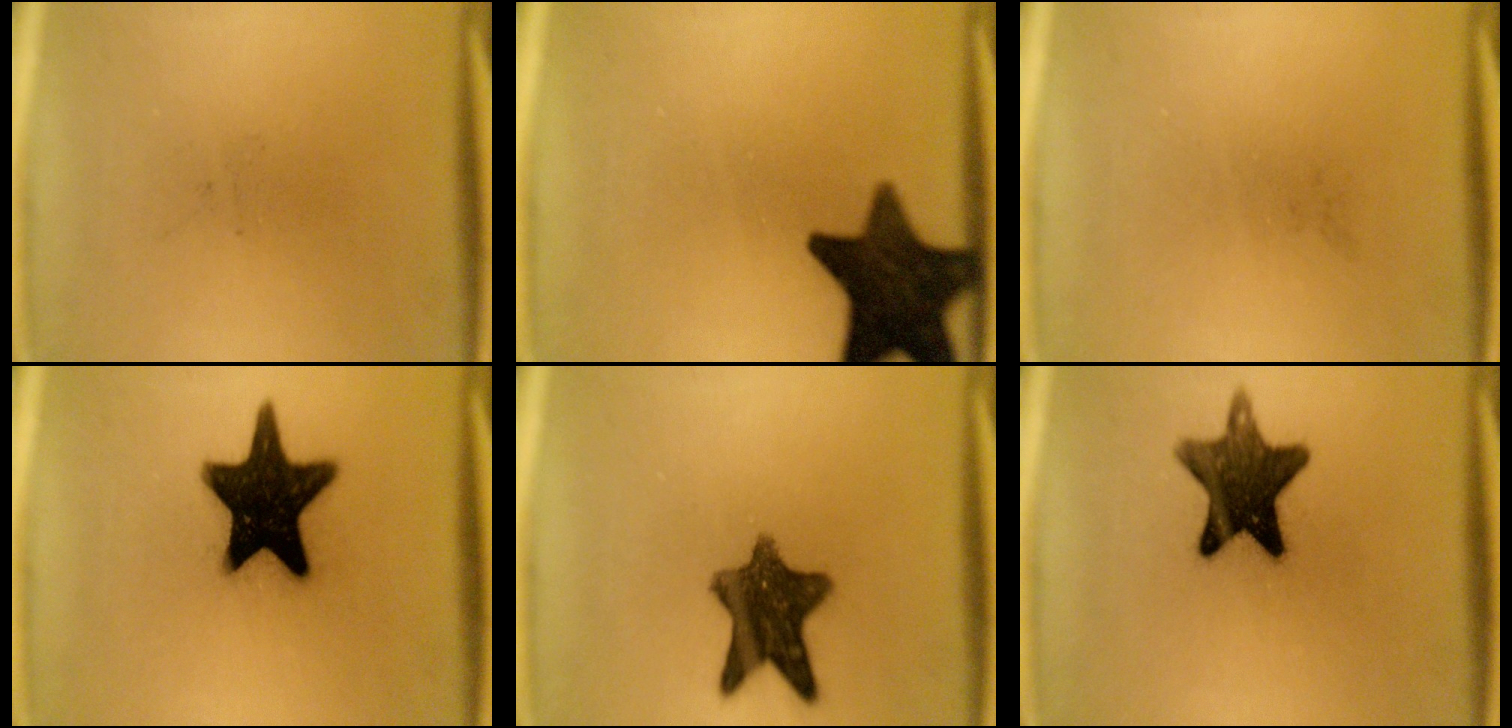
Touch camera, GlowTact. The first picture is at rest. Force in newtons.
{"total": 14.9}
{"total": 0.0}
{"total": 18.7}
{"total": 10.6}
{"total": 13.3}